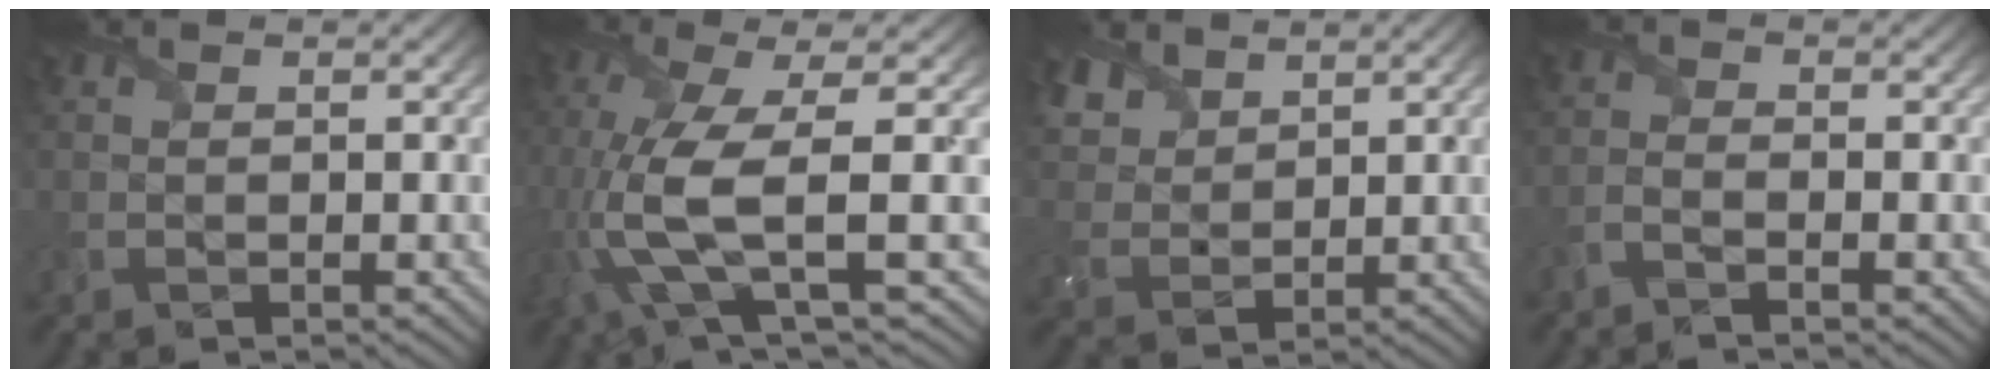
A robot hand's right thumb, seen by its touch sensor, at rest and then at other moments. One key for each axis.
{"total": 10.6, "fx": -1.6, "fy": 2.9, "fz": 10.0, "tx": -0.221, "ty": -0.004, "tz": -0.038}
{"total": 6.2, "fx": 4.2, "fy": 3.6, "fz": 2.7, "tx": -0.088, "ty": 0.004, "tz": 0.087}
{"total": 1.6, "fx": -1.4, "fy": 0.0, "fz": 0.8, "tx": -0.020, "ty": -0.002, "tz": -0.041}